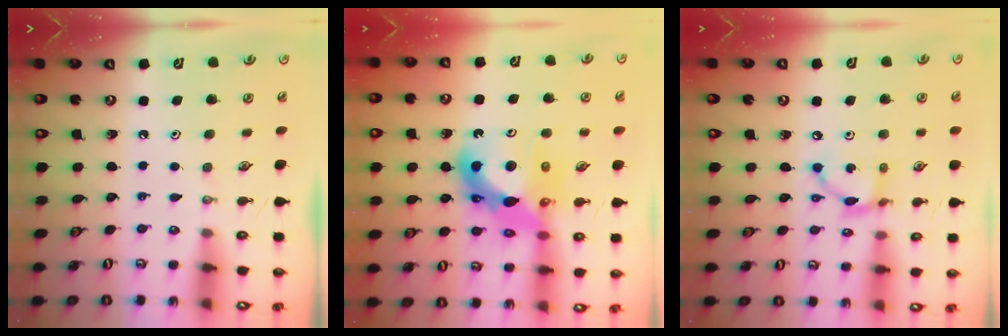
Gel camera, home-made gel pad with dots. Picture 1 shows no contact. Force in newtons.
{"total": 14.5, "press": 14.4, "slide": 1.7}
{"total": 8.0, "press": 8.0, "slide": 0.3}